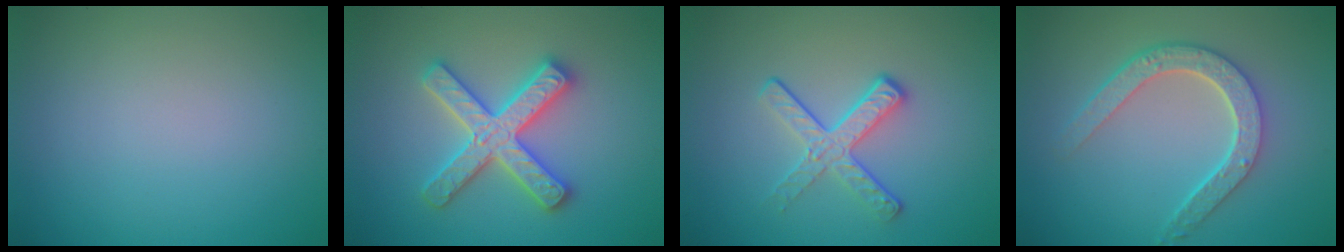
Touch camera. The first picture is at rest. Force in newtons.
{"total": 5.0, "press": 5.0, "slide": 0.8}
{"total": 3.2, "press": 2.6, "slide": 1.9}
{"total": 4.5, "press": 3.6, "slide": 2.7}